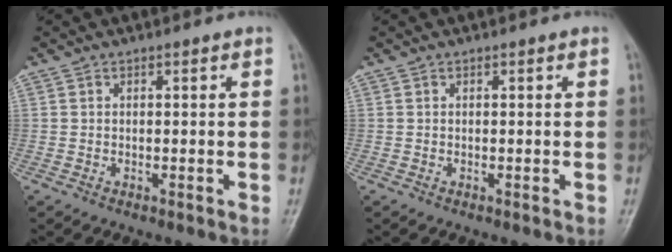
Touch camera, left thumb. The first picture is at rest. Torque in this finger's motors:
{"motor_torque": [0.00, 0.00, -0.01, -0.01, 0.00]}